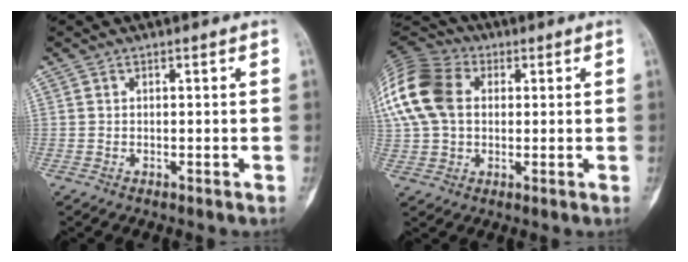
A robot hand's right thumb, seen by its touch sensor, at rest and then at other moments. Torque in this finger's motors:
{"motor_torque": [0.51, 0.64, 0.86, 0.53, 0.57]}